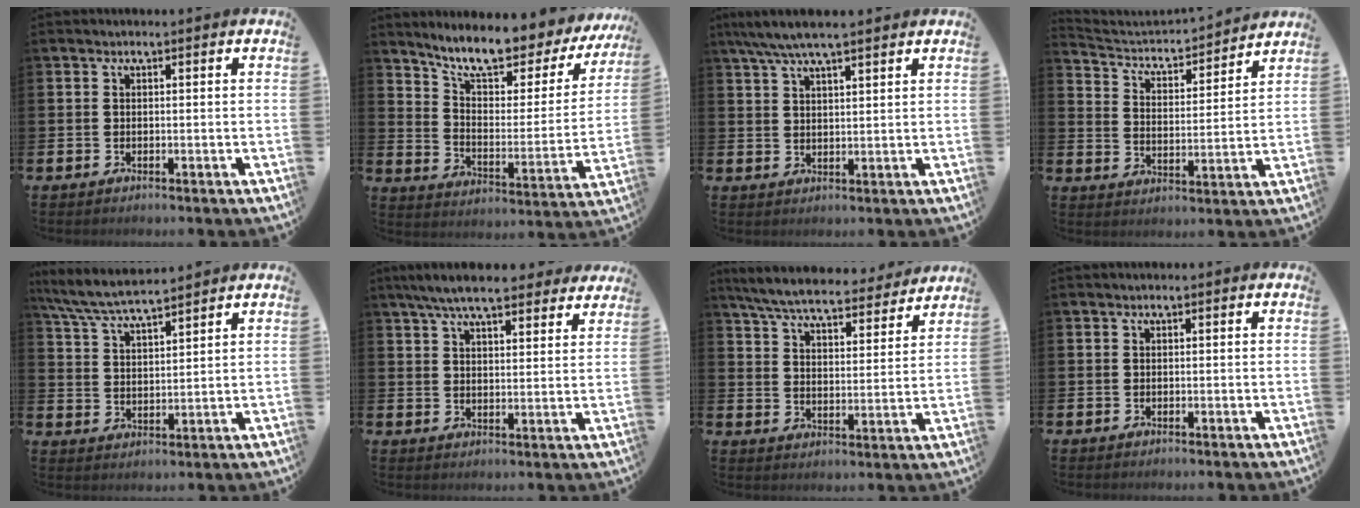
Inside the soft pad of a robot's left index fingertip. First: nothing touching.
{"total": 9.7, "force": [8.5, 2.1, 4.2], "torque": [-0.111, -0.061, 0.144]}
{"total": 6.0, "force": [5.0, 0.9, 3.0], "torque": [-0.066, -0.009, 0.090]}
{"total": 4.1, "force": [3.9, 1.1, 0.6], "torque": [-0.038, -0.040, 0.059]}
{"total": 6.7, "force": [6.3, 0.6, 2.1], "torque": [-0.066, -0.029, 0.114]}
{"total": 7.6, "force": [6.9, 1.5, 2.9], "torque": [-0.062, -0.025, 0.123]}
{"total": 7.2, "force": [6.8, 1.0, 2.2], "torque": [-0.071, -0.041, 0.118]}
{"total": 0.0}